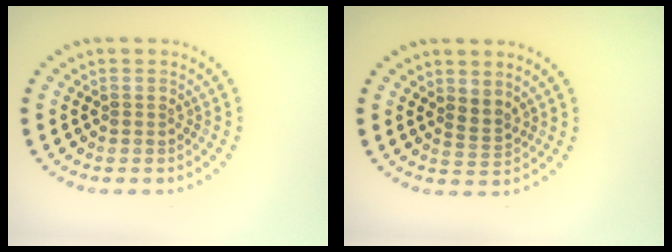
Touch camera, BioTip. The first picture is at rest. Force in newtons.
{"total": 1.7, "press": 1.2, "slide": 1.2}